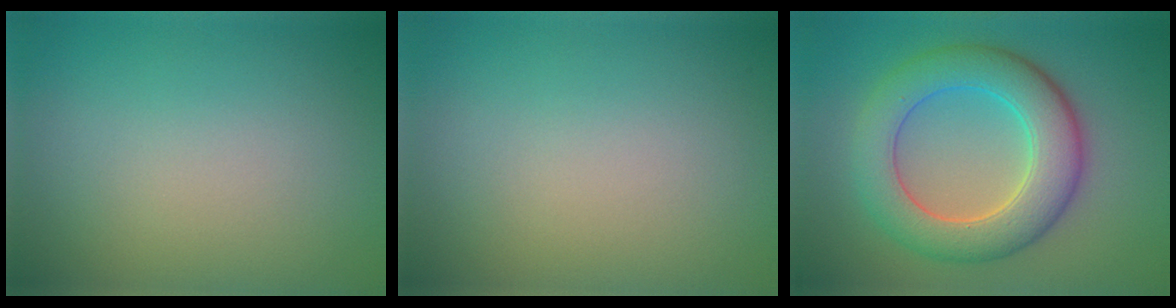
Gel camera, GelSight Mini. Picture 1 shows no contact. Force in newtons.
{"total": 0.0}
{"total": 7.5, "press": 7.5, "slide": 0.6}